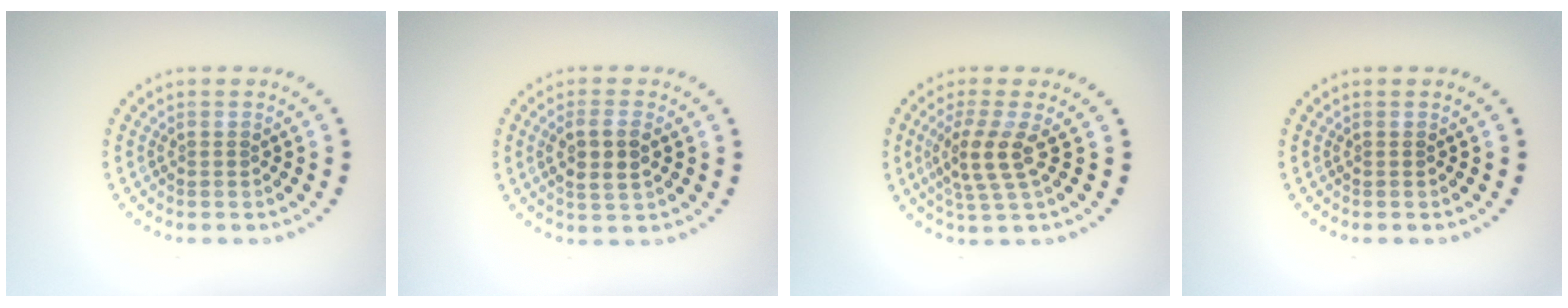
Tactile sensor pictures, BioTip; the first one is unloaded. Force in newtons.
{"total": 2.9, "press": 2.7, "slide": 0.8}
{"total": 3.2, "press": 2.7, "slide": 1.7}
{"total": 0.0}